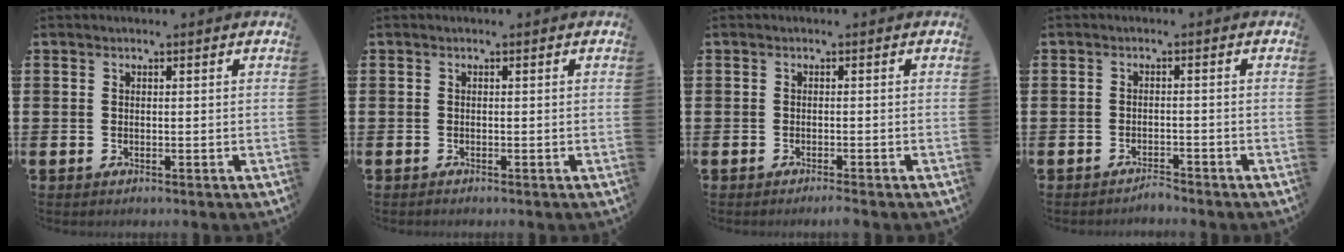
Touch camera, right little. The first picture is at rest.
{"total": 0.0}
{"total": 0.9, "force": [-0.7, -0.1, 0.5], "torque": [-0.007, -0.003, -0.014]}
{"total": 1.5, "force": [-1.5, 0.0, 0.0], "torque": [-0.006, 0.004, -0.031]}